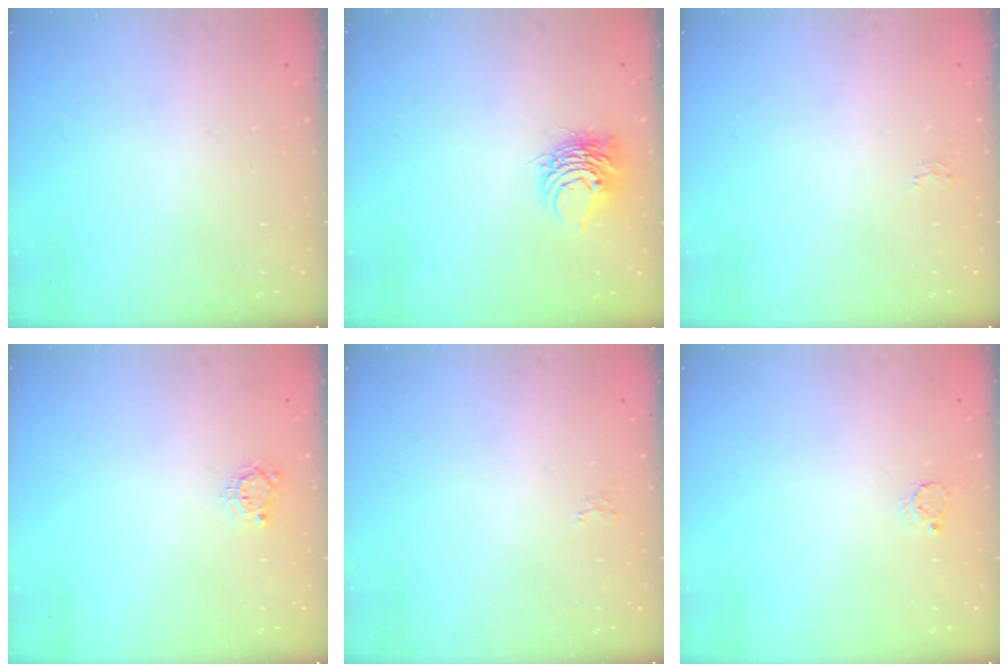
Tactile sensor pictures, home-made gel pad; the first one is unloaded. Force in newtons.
{"total": 7.8, "press": 7.8, "slide": 0.9}
{"total": 2.6, "press": 2.6, "slide": 0.2}
{"total": 3.7, "press": 3.7, "slide": 0.5}
{"total": 2.6, "press": 2.6, "slide": 0.2}
{"total": 3.4, "press": 3.3, "slide": 0.3}